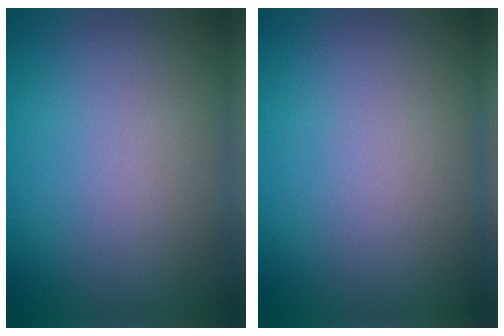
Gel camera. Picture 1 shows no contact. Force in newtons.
{"total": 0.0}